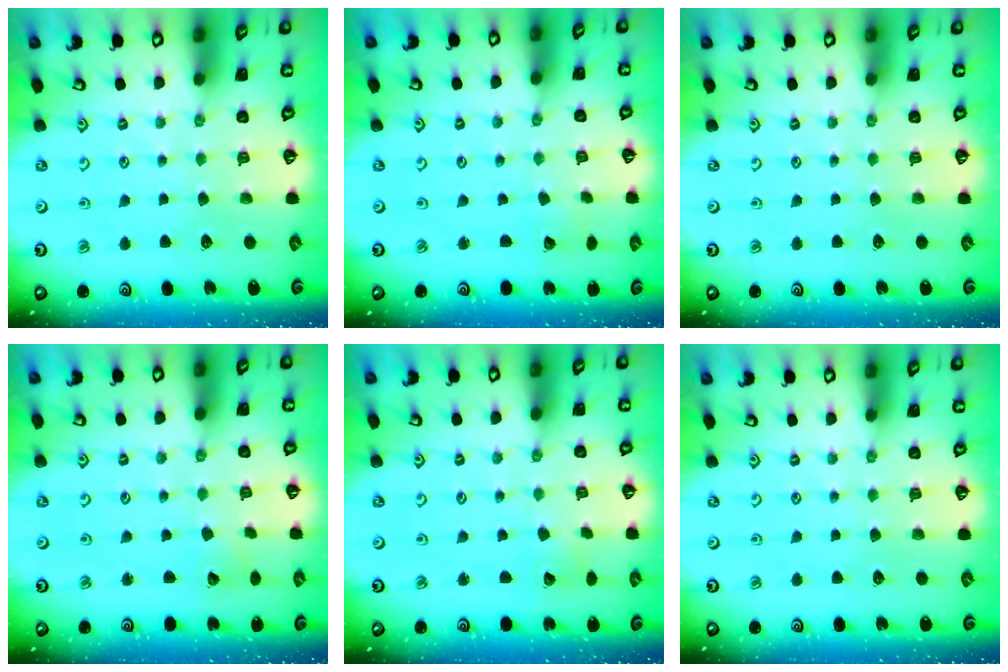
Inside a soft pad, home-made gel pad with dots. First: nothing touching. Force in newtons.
{"total": 2.2, "press": 2.2, "slide": 0.2}
{"total": 0.0}
{"total": 2.6, "press": 2.6, "slide": 0.3}
{"total": 2.9, "press": 2.9, "slide": 0.2}
{"total": 0.0}